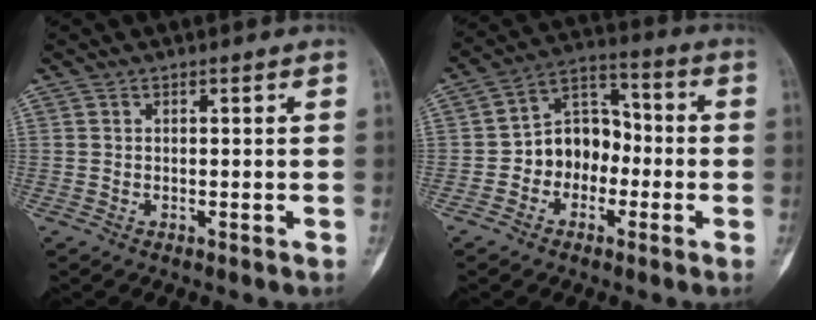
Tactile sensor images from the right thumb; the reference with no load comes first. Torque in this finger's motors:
{"motor_torque": [-0.33, 0.63, 0.45, 0.01, -0.02]}